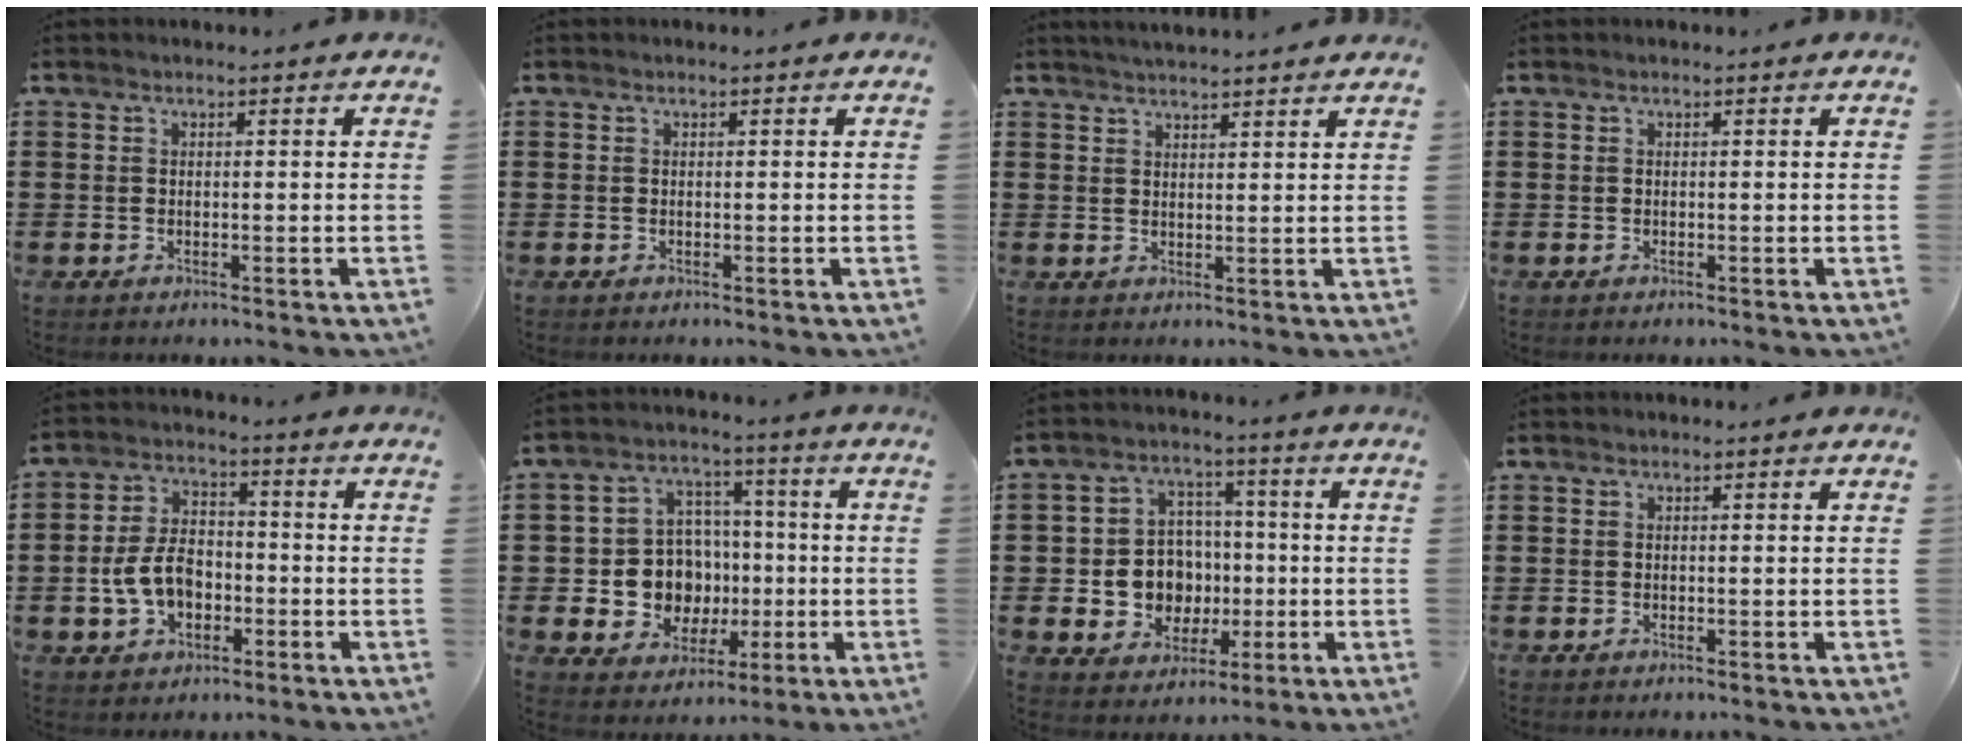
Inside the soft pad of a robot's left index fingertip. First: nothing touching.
{"total": 0.0}
{"total": 2.4, "force": [2.3, -0.4, 0.3], "torque": [-0.010, -0.004, 0.044]}
{"total": 0.0}
{"total": 7.5, "force": [-2.1, 5.0, 5.1], "torque": [-0.128, 0.005, -0.046]}
{"total": 9.7, "force": [-0.5, 9.1, 3.3], "torque": [-0.100, 0.013, 0.003]}
{"total": 8.4, "force": [-0.6, 7.9, 3.0], "torque": [-0.073, 0.021, 0.000]}
{"total": 0.0}